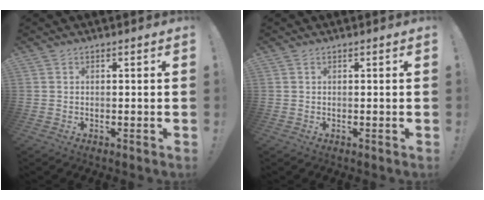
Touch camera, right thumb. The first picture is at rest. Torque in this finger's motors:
{"motor_torque": [0.04, 0.34, 0.04, -0.11, 0.09]}